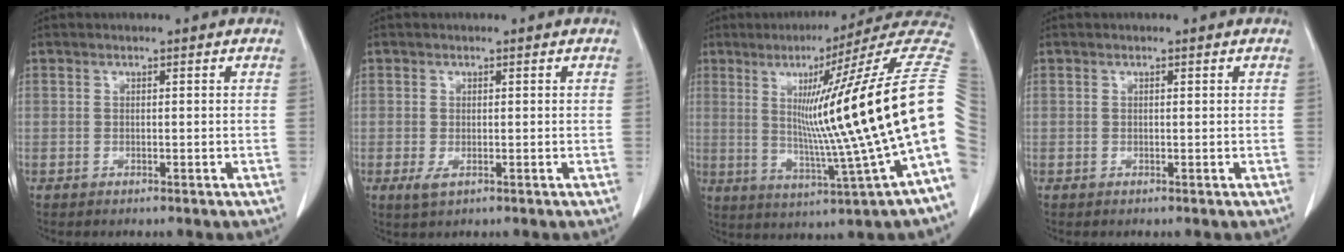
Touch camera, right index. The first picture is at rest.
{"total": 1.7, "force": [-0.5, 1.0, 1.3], "torque": [-0.021, -0.002, -0.004]}
{"total": 21.8, "force": [2.7, -2.4, 21.5], "torque": [-0.249, 0.011, 0.028]}
{"total": 0.0}